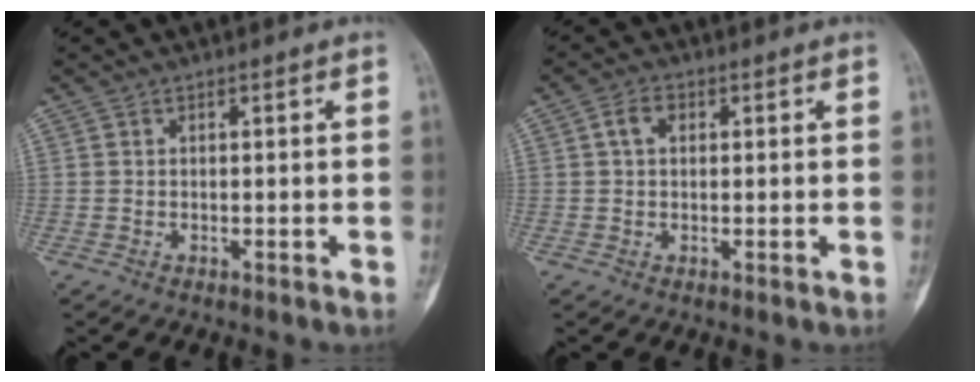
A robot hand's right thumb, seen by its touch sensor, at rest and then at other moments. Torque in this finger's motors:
{"motor_torque": [-0.02, 0.02, 0.19, -0.19, 0.01]}